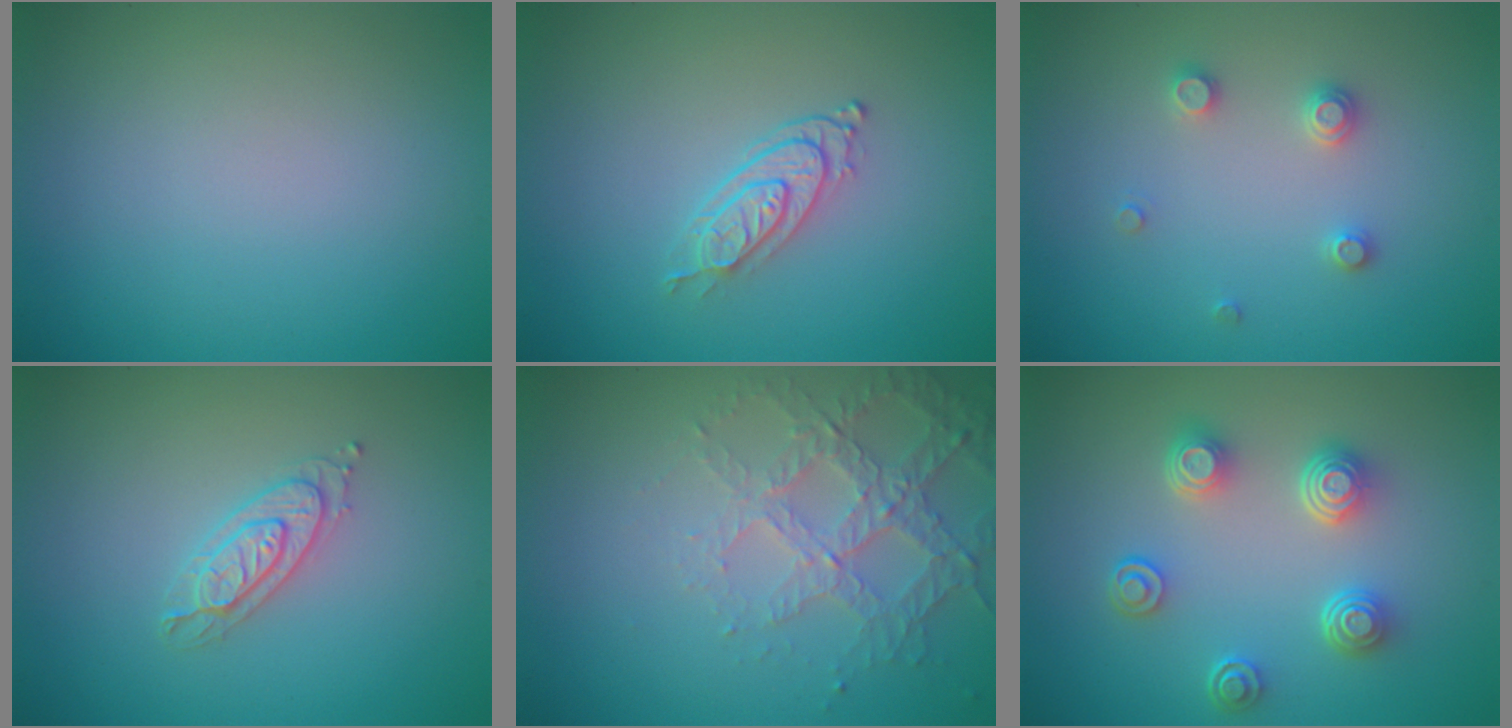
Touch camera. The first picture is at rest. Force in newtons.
{"total": 2.7, "press": 2.1, "slide": 1.7}
{"total": 1.8, "press": 1.7, "slide": 0.3}
{"total": 2.2, "press": 2.2, "slide": 0.3}
{"total": 4.2, "press": 3.0, "slide": 2.9}
{"total": 4.4, "press": 3.2, "slide": 2.9}